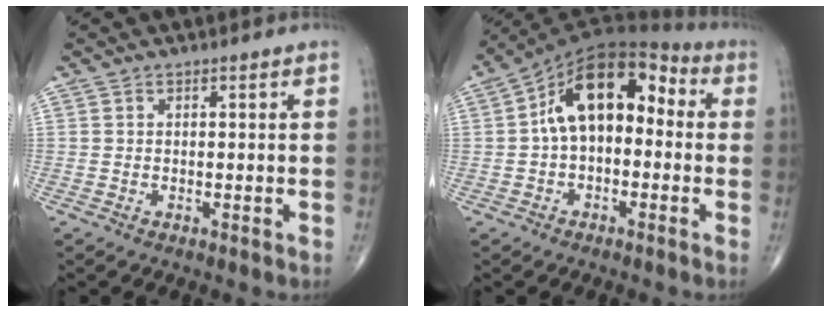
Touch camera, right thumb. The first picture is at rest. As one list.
[{"total": 14.2, "force": [0.8, 8.7, 11.2], "torque": [-0.153, 0.050, -0.003]}]